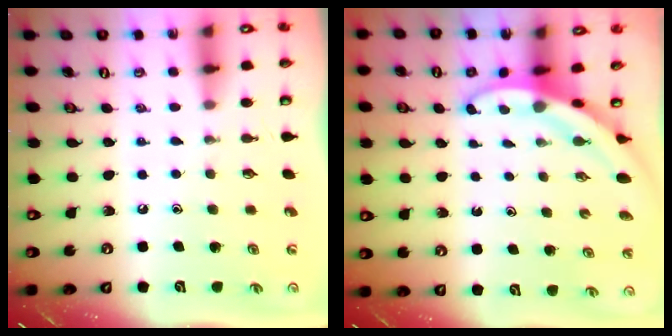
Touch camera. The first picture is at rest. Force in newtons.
{"total": 3.9, "press": 3.9, "slide": 0.1}